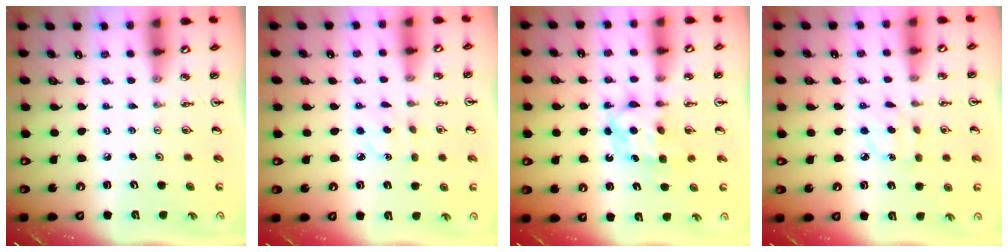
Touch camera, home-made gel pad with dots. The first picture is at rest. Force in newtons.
{"total": 2.6, "press": 2.6, "slide": 0.5}
{"total": 7.2, "press": 7.2, "slide": 0.4}
{"total": 5.8, "press": 5.8, "slide": 0.6}